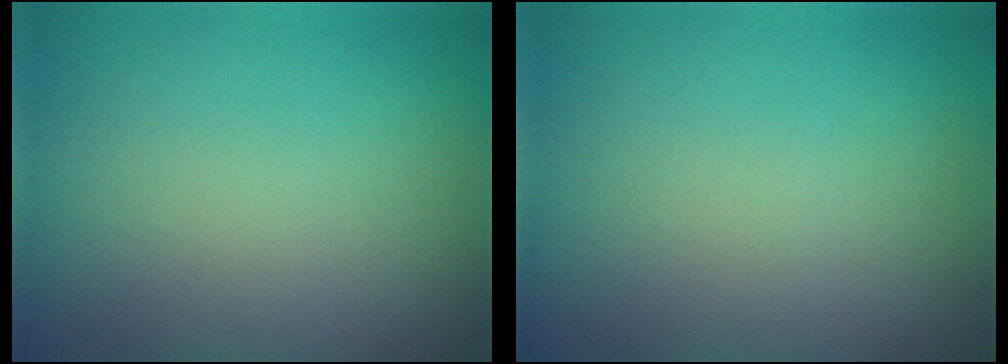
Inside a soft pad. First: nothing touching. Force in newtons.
{"total": 0.0}